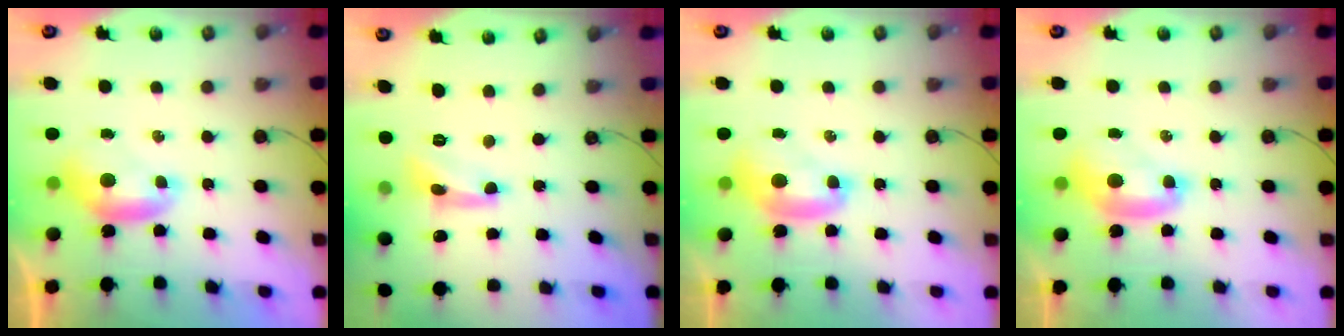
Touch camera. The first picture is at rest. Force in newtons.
{"total": 4.2, "press": 4.2, "slide": 0.4}
{"total": 1.9, "press": 1.9, "slide": 0.0}
{"total": 2.2, "press": 2.2, "slide": 0.1}